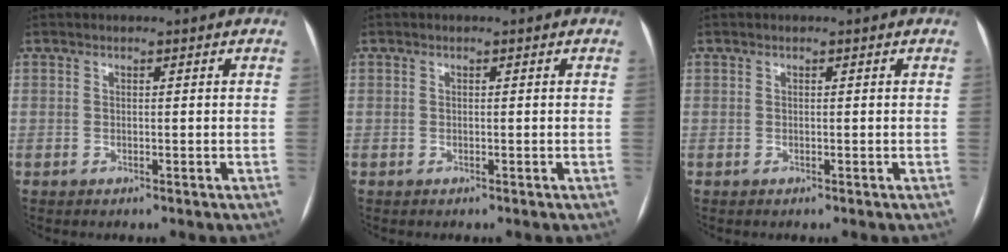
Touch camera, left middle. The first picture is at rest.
{"total": 0.0}
{"total": 0.0}